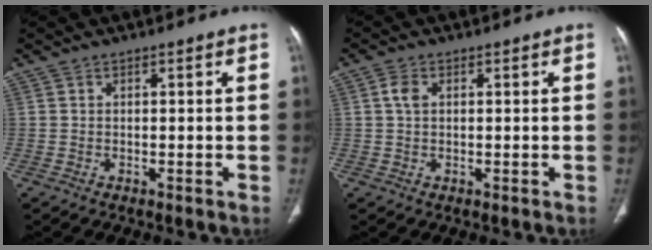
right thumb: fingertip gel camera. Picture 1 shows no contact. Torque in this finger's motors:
{"motor_torque": [-0.23, 0.27, -0.16, -0.01, 0.00]}